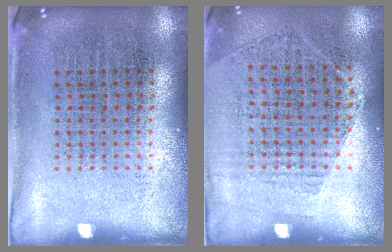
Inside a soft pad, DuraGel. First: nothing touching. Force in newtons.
{"total": 1.2, "press": 1.0, "slide": 0.7}